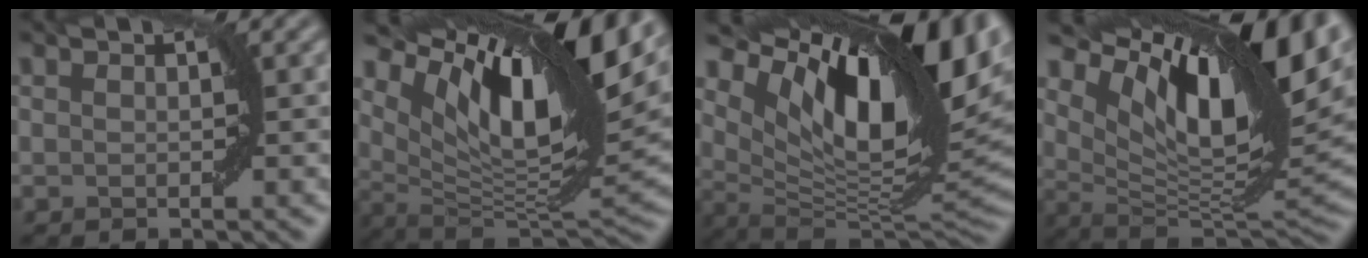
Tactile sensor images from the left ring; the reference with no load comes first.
{"total": 14.6, "force": [6.9, 4.8, 12.0], "torque": [-0.201, 0.006, 0.126]}
{"total": 16.6, "force": [6.0, 7.5, 13.5], "torque": [-0.217, 0.001, 0.108]}
{"total": 15.8, "force": [6.7, 6.0, 13.0], "torque": [-0.205, 0.007, 0.117]}